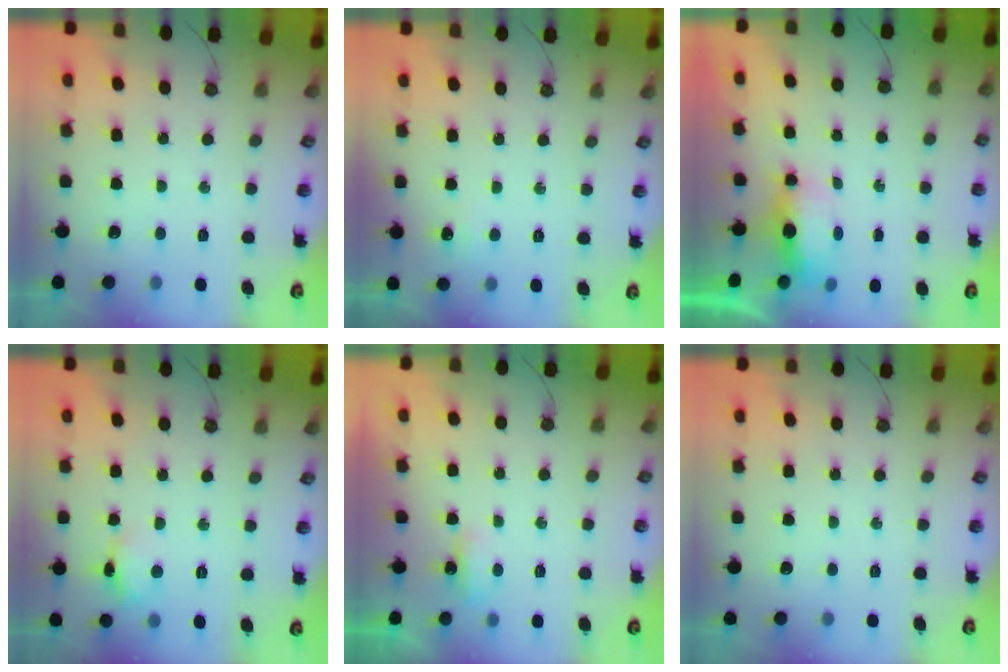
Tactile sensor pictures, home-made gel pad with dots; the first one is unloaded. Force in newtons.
{"total": 3.4, "press": 3.4, "slide": 0.3}
{"total": 9.9, "press": 6.8, "slide": 7.2}
{"total": 6.6, "press": 6.6, "slide": 0.5}
{"total": 3.8, "press": 3.8, "slide": 0.5}
{"total": 0.0}